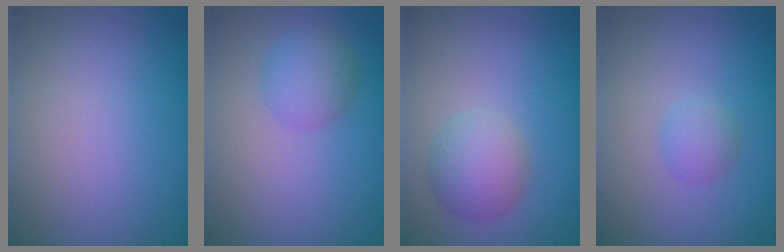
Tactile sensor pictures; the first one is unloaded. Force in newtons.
{"total": 2.8, "press": 2.8, "slide": 0.0}
{"total": 3.2, "press": 3.2, "slide": 0.0}
{"total": 1.4, "press": 1.4, "slide": 0.0}